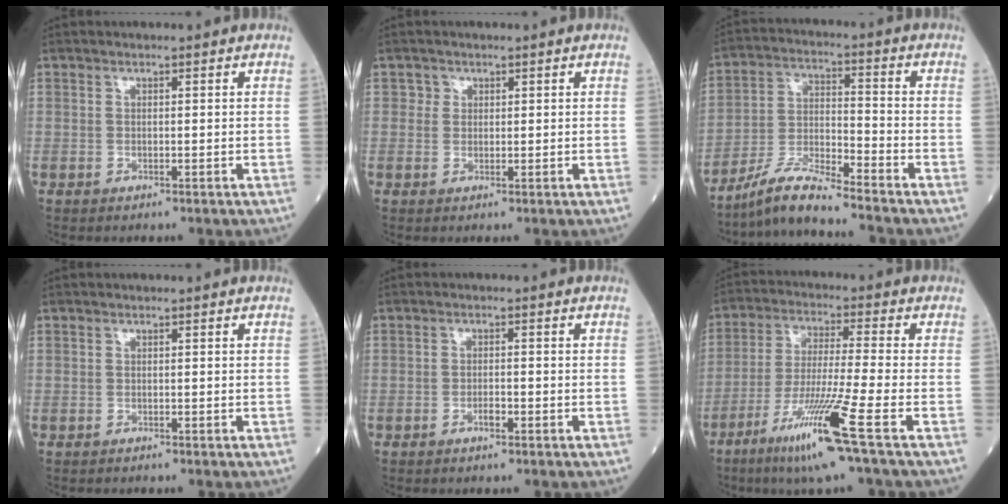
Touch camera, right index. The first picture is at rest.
{"total": 1.1, "force": [0.4, 1.0, 0.0], "torque": [0.012, 0.000, 0.002]}
{"total": 8.0, "force": [-7.1, -0.4, 3.5], "torque": [-0.075, -0.011, -0.138]}
{"total": 0.0}
{"total": 1.7, "force": [-0.9, 0.5, 1.3], "torque": [-0.024, 0.001, -0.015]}
{"total": 12.9, "force": [-6.7, -1.8, 10.9], "torque": [-0.211, -0.038, -0.127]}